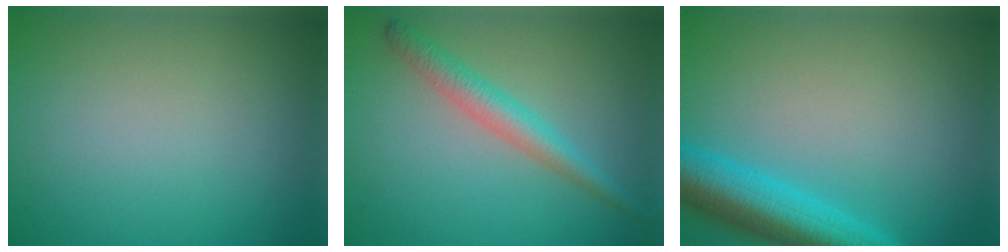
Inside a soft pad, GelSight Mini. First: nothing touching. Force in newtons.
{"total": 3.0, "press": 3.0, "slide": 0.1}
{"total": 7.2, "press": 7.2, "slide": 0.4}